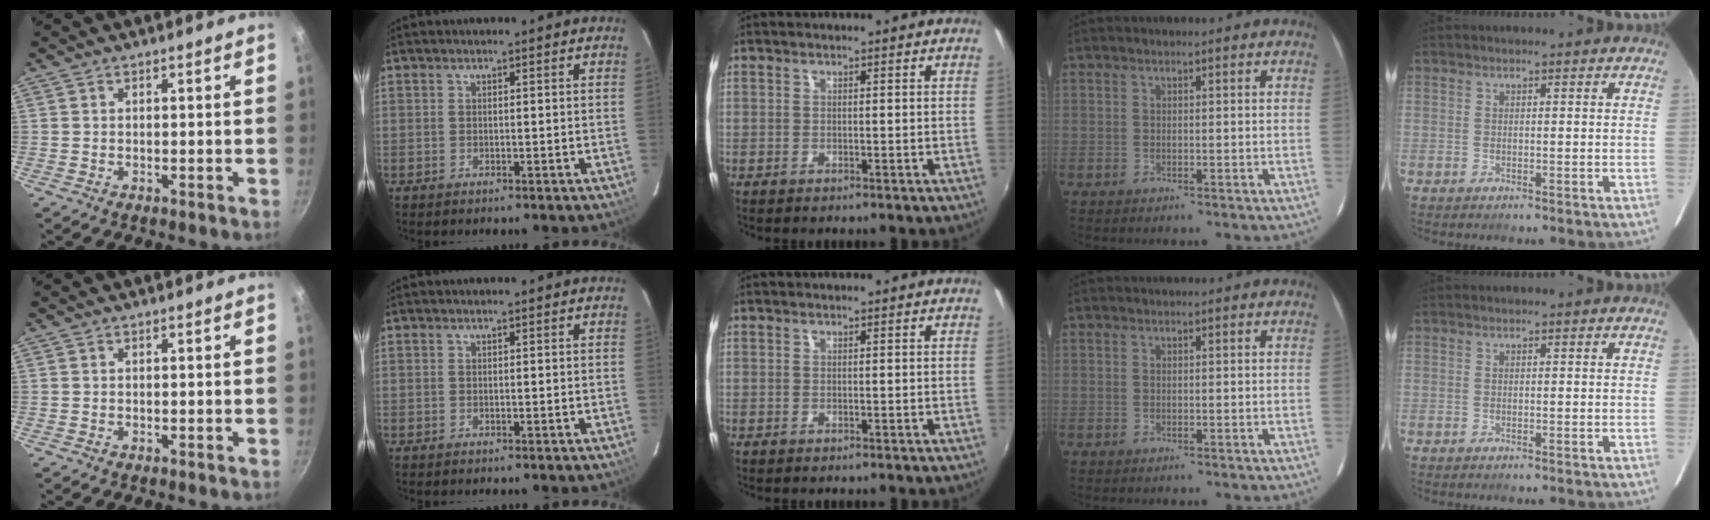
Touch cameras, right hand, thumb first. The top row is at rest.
{}